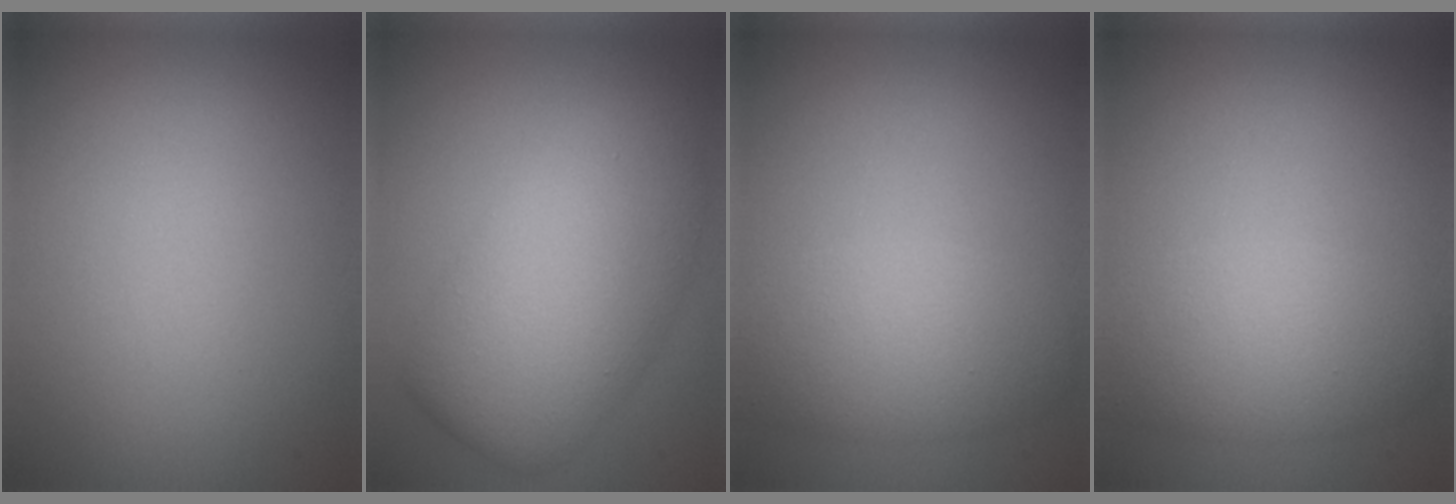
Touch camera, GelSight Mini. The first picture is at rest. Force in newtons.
{"total": 8.3, "press": 8.3, "slide": 0.2}
{"total": 4.8, "press": 4.8, "slide": 0.2}
{"total": 4.8, "press": 4.8, "slide": 0.2}